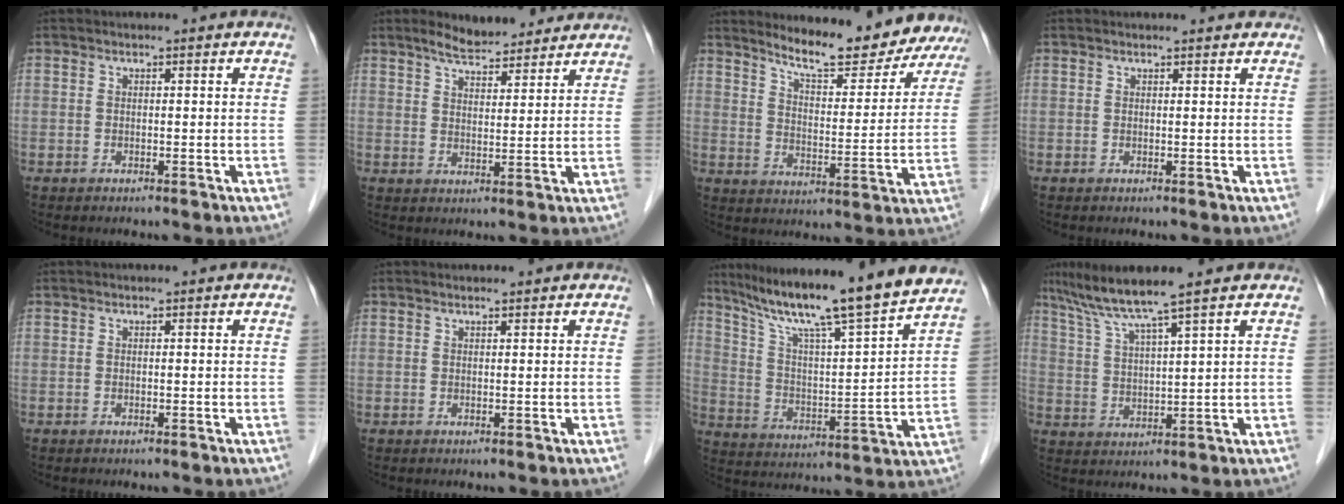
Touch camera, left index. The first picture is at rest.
{"total": 7.4, "force": [6.6, 2.0, 2.7], "torque": [-0.049, 0.020, 0.110]}
{"total": 14.7, "force": [13.6, 2.7, 5.0], "torque": [-0.066, -0.020, 0.178]}
{"total": 3.4, "force": [3.2, 0.8, 0.7], "torque": [-0.010, 0.018, 0.031]}
{"total": 0.0}
{"total": 1.0, "force": [1.0, 0.1, 0.3], "torque": [-0.011, 0.011, 0.019]}
{"total": 19.6, "force": [16.8, -0.7, 10.0], "torque": [-0.171, -0.009, 0.263]}
{"total": 7.9, "force": [6.2, -1.4, 4.7], "torque": [-0.092, 0.008, 0.119]}